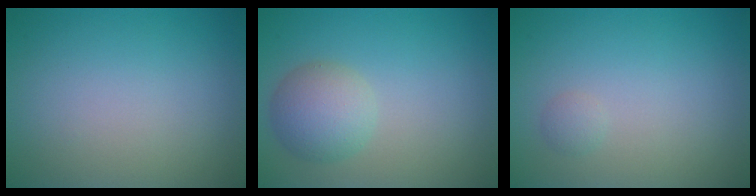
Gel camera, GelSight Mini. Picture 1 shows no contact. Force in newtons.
{"total": 2.8, "press": 2.8, "slide": 0.3}
{"total": 0.7, "press": 0.7, "slide": 0.0}